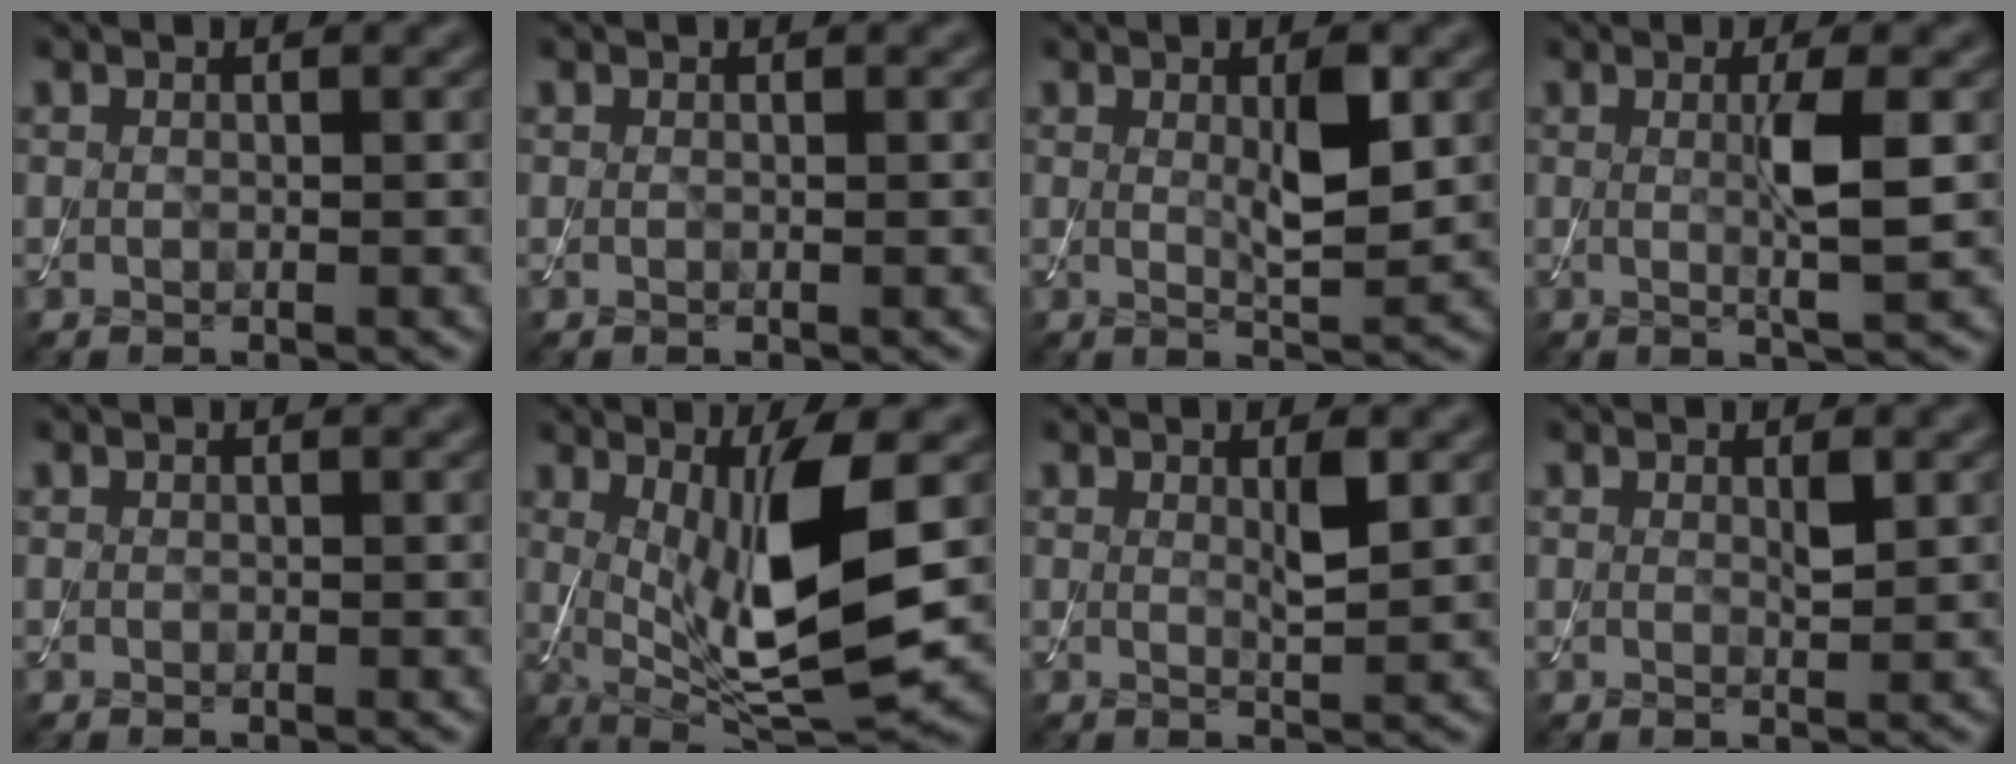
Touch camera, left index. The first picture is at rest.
{"total": 0.0}
{"total": 3.9, "force": [0.8, 1.0, 3.7], "torque": [-0.064, -0.007, 0.016]}
{"total": 3.7, "force": [0.2, 0.4, 3.7], "torque": [-0.068, -0.005, 0.003]}
{"total": 0.0}
{"total": 10.3, "force": [1.4, 2.7, 9.8], "torque": [-0.167, -0.018, 0.034]}
{"total": 2.0, "force": [0.7, 0.3, 1.9], "torque": [-0.032, -0.005, 0.010]}
{"total": 1.1, "force": [0.5, 0.2, 1.0], "torque": [-0.018, -0.004, 0.008]}